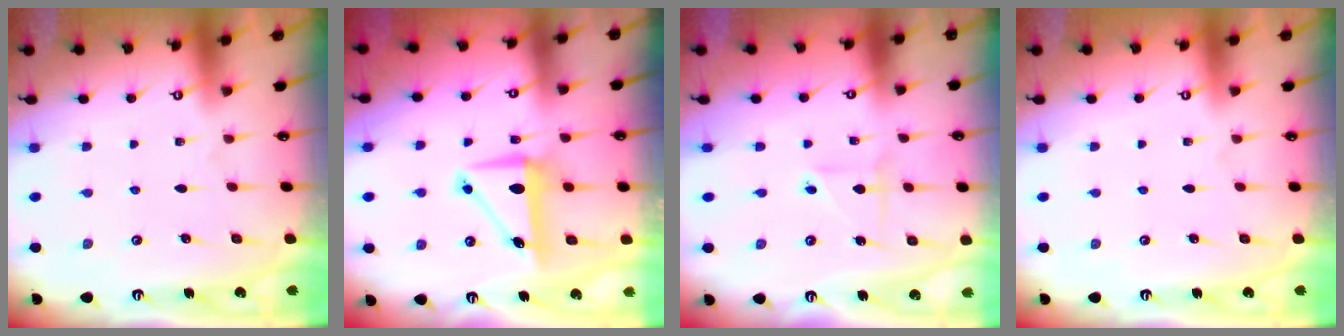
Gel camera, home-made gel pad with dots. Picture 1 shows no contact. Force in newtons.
{"total": 8.4, "press": 8.0, "slide": 2.5}
{"total": 2.1, "press": 2.0, "slide": 0.5}
{"total": 0.0}